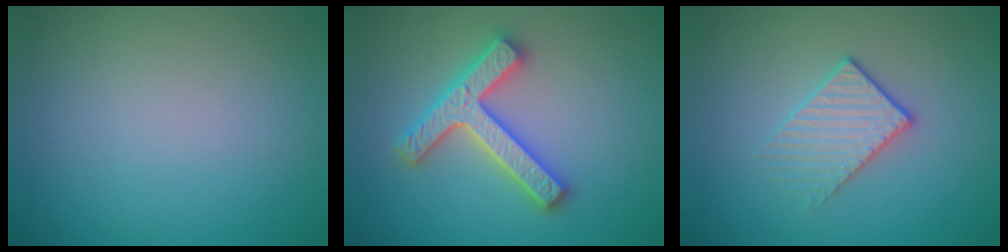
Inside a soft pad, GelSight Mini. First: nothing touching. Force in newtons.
{"total": 4.0, "press": 3.9, "slide": 0.9}
{"total": 2.2, "press": 1.9, "slide": 1.2}